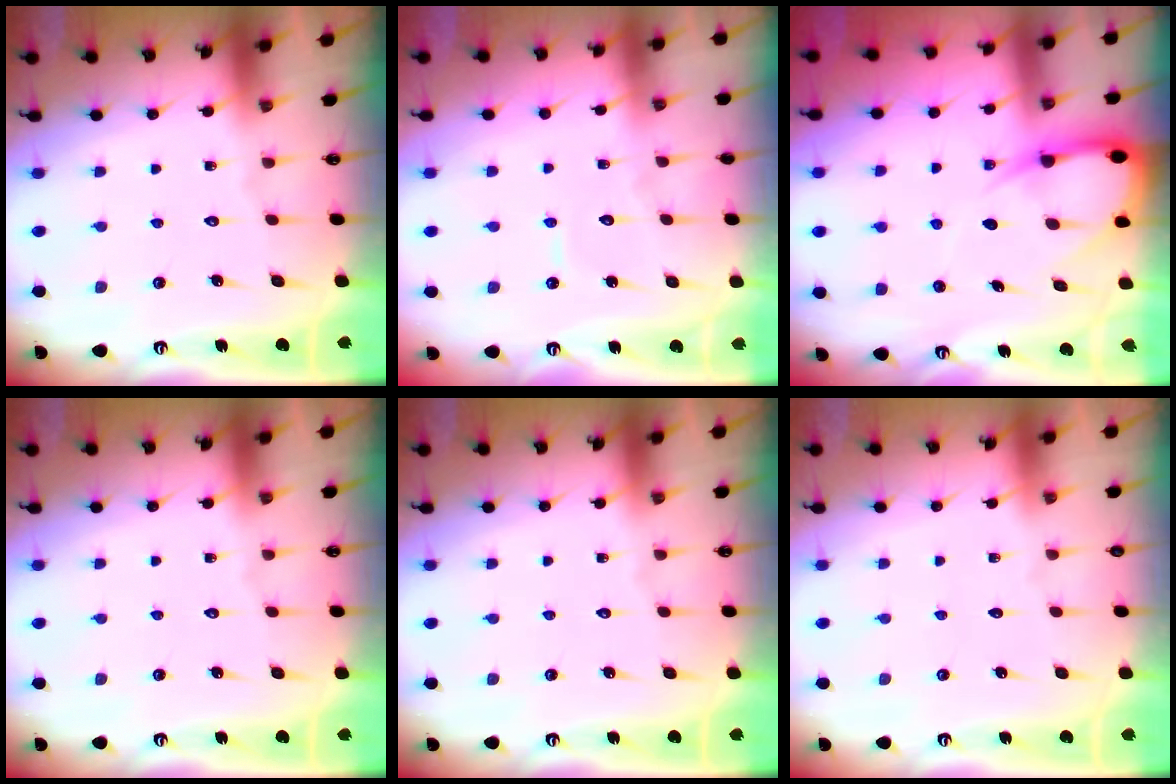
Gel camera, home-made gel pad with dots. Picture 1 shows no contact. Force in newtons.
{"total": 3.9, "press": 3.9, "slide": 0.4}
{"total": 7.6, "press": 7.5, "slide": 0.9}
{"total": 0.0}
{"total": 0.0}
{"total": 0.0}